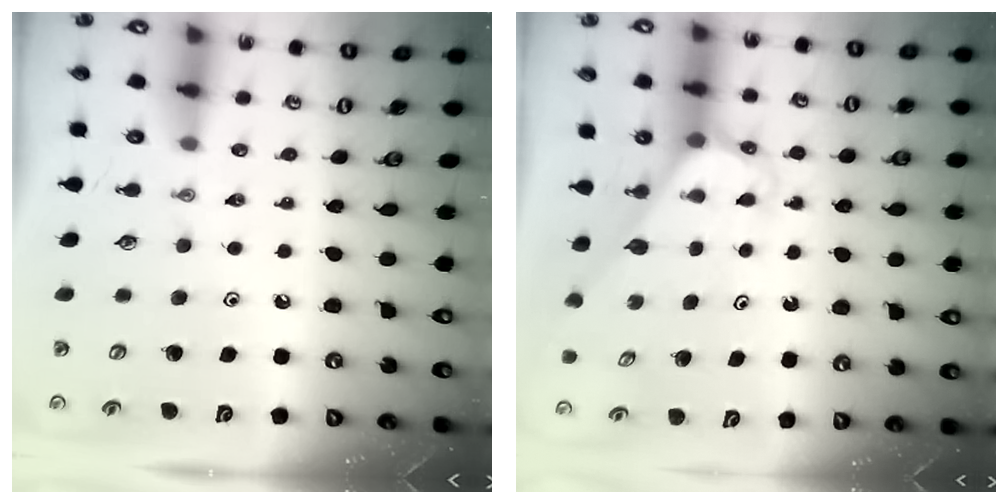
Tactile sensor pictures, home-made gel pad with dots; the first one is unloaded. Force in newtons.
{"total": 3.2, "press": 3.2, "slide": 0.2}